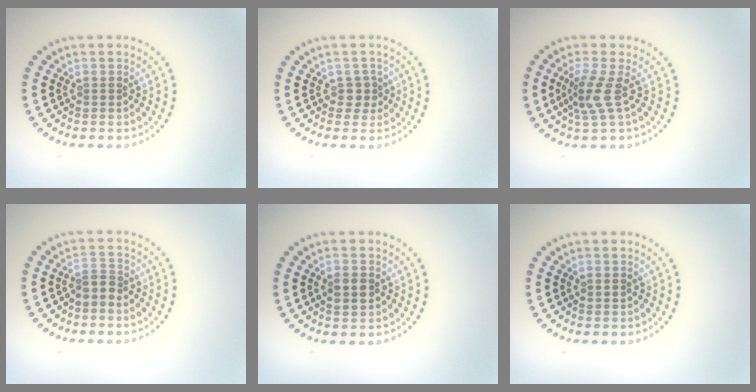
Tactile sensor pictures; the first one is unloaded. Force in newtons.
{"total": 1.6, "press": 1.2, "slide": 1.0}
{"total": 2.8, "press": 2.1, "slide": 1.8}
{"total": 1.8, "press": 1.3, "slide": 1.2}
{"total": 1.9, "press": 1.9, "slide": 0.1}
{"total": 0.7, "press": 0.7, "slide": 0.0}